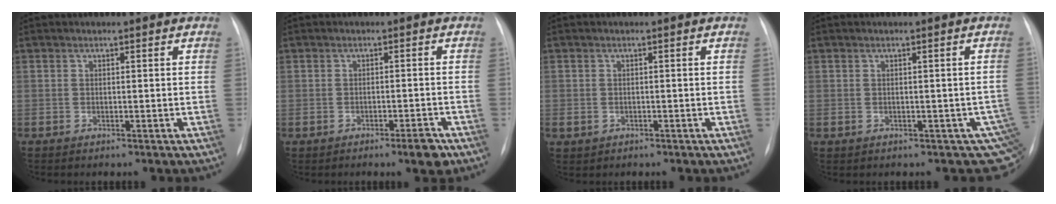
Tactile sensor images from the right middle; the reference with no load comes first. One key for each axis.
{"total": 3.0, "fx": -2.0, "fy": 0.3, "fz": 2.2, "tx": -0.024, "ty": 0.000, "tz": -0.027}
{"total": 1.5, "fx": -0.5, "fy": 1.3, "fz": 0.6, "tx": -0.010, "ty": 0.006, "tz": 0.000}
{"total": 4.2, "fx": -0.9, "fy": 2.6, "fz": 3.2, "tx": -0.022, "ty": 0.005, "tz": -0.002}